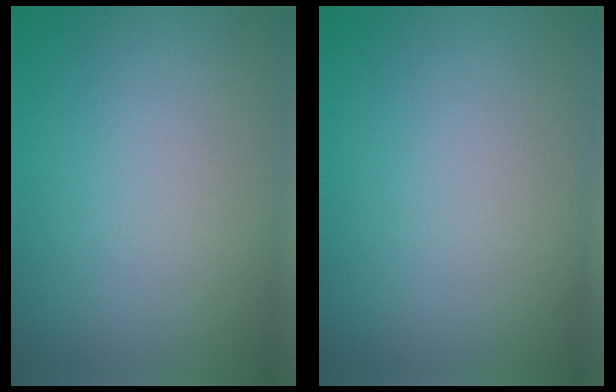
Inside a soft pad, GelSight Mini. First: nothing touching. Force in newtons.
{"total": 0.0}